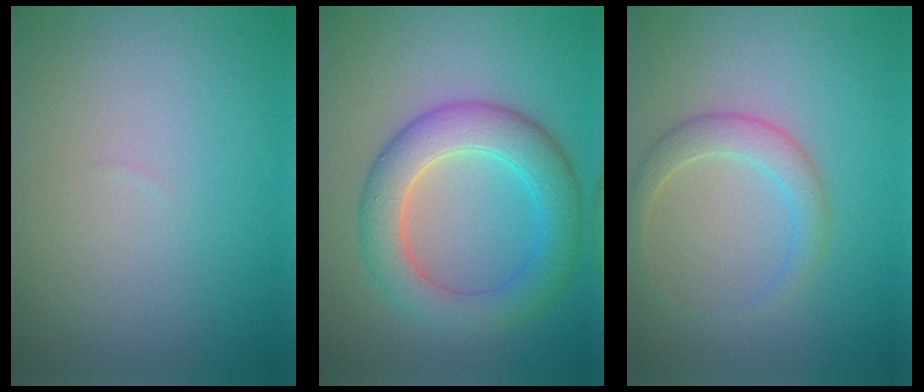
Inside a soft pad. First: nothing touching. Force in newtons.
{"total": 5.9, "press": 5.9, "slide": 0.1}
{"total": 2.4, "press": 2.4, "slide": 0.2}